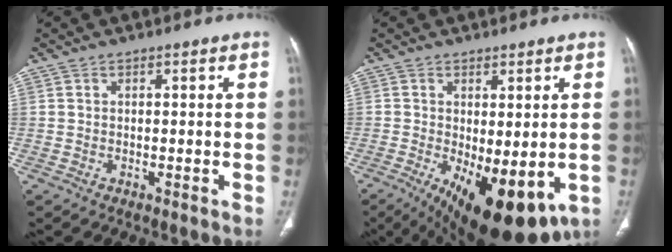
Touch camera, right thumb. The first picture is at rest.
{"total": 15.6, "force": [-5.3, 6.6, 13.1], "torque": [-0.185, -0.020, -0.059]}